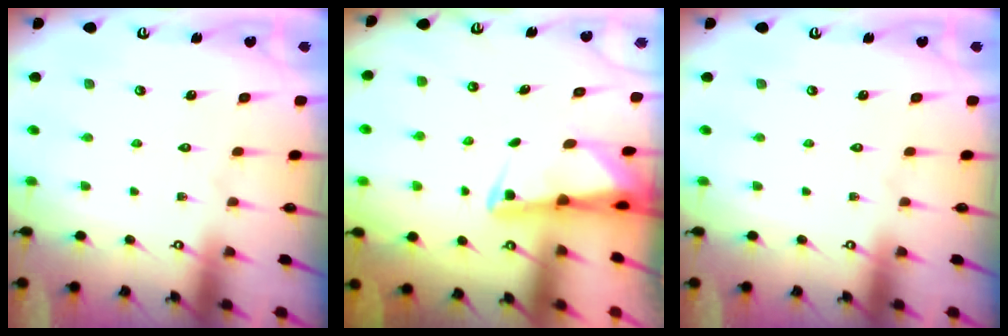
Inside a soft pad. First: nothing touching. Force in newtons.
{"total": 2.4, "press": 2.3, "slide": 0.5}
{"total": 0.0}